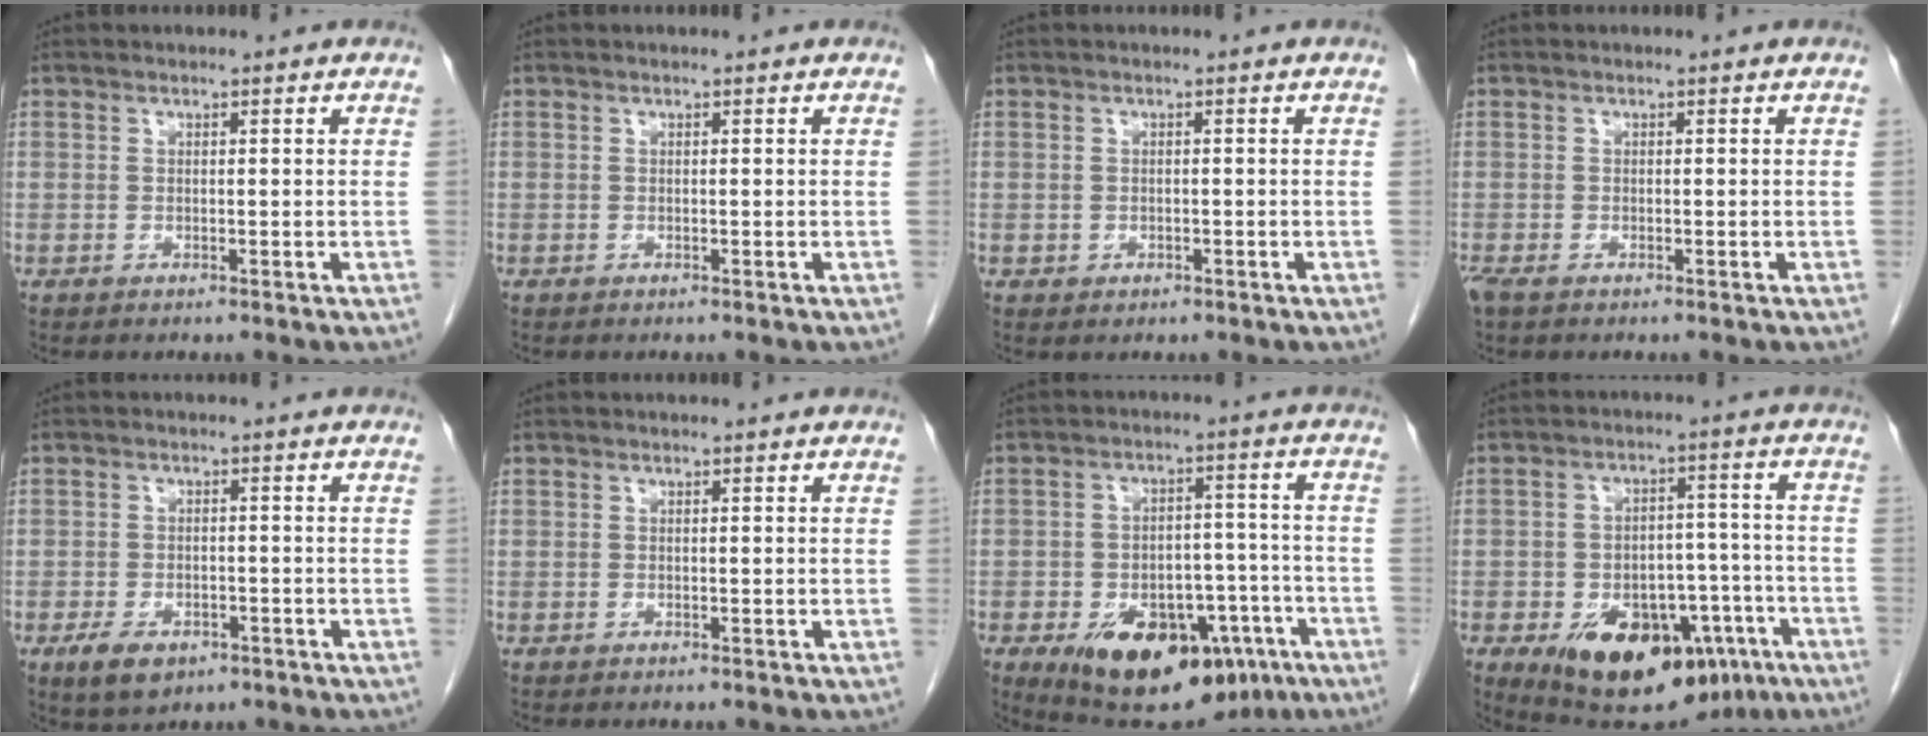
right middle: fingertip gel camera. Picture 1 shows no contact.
{"total": 0.0}
{"total": 0.9, "force": [-0.3, 0.8, 0.3], "torque": [-0.008, 0.001, -0.001]}
{"total": 1.9, "force": [-1.2, 0.8, 1.1], "torque": [-0.031, -0.007, -0.021]}
{"total": 5.4, "force": [-3.1, 3.1, 3.2], "torque": [-0.060, -0.003, -0.044]}
{"total": 0.0}
{"total": 20.0, "force": [-10.5, 10.8, 13.1], "torque": [-0.202, 0.009, -0.145]}
{"total": 21.1, "force": [-10.9, 11.6, 13.8], "torque": [-0.212, 0.009, -0.148]}